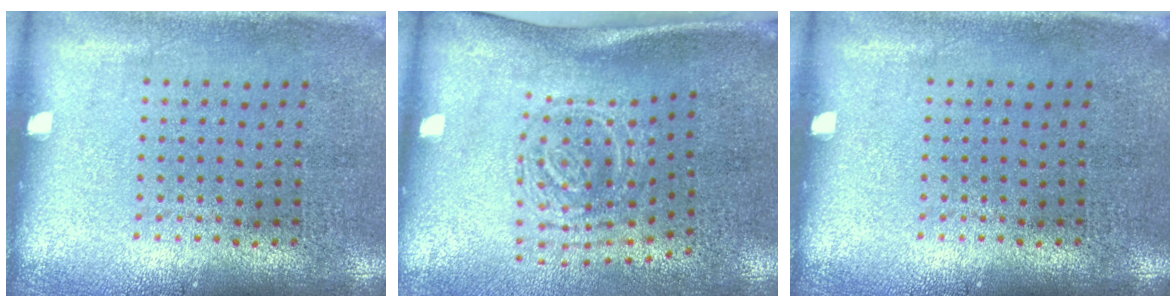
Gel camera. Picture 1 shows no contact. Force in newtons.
{"total": 1.8, "press": 1.2, "slide": 1.4}
{"total": 0.0}